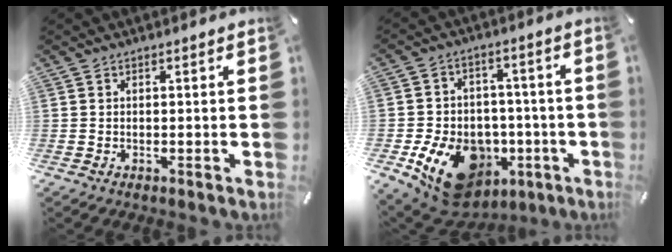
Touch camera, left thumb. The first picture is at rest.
{"total": 17.4, "force": [-6.5, 12.6, 10.1], "torque": [-0.154, 0.036, -0.092]}